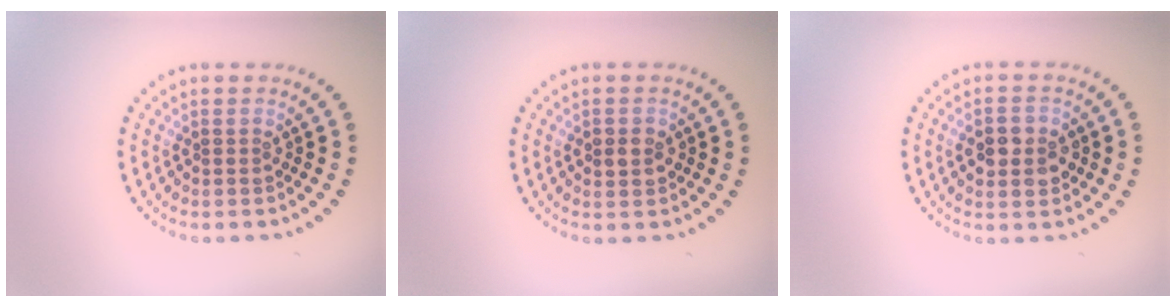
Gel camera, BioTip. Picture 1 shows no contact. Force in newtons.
{"total": 1.7, "press": 1.7, "slide": 0.2}
{"total": 2.9, "press": 2.9, "slide": 0.2}